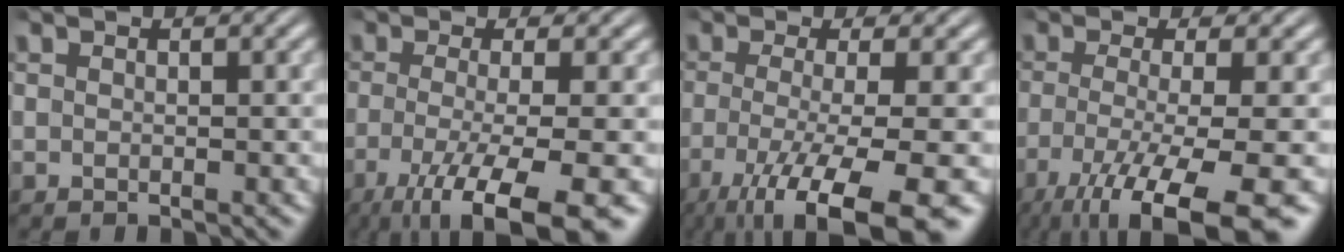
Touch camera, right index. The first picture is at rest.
{"total": 7.1, "force": [-4.1, 1.6, 5.6], "torque": [-0.090, -0.041, -0.039]}
{"total": 7.9, "force": [-4.2, 2.2, 6.4], "torque": [-0.101, -0.043, -0.038]}
{"total": 7.8, "force": [-4.2, 2.0, 6.2], "torque": [-0.097, -0.043, -0.040]}